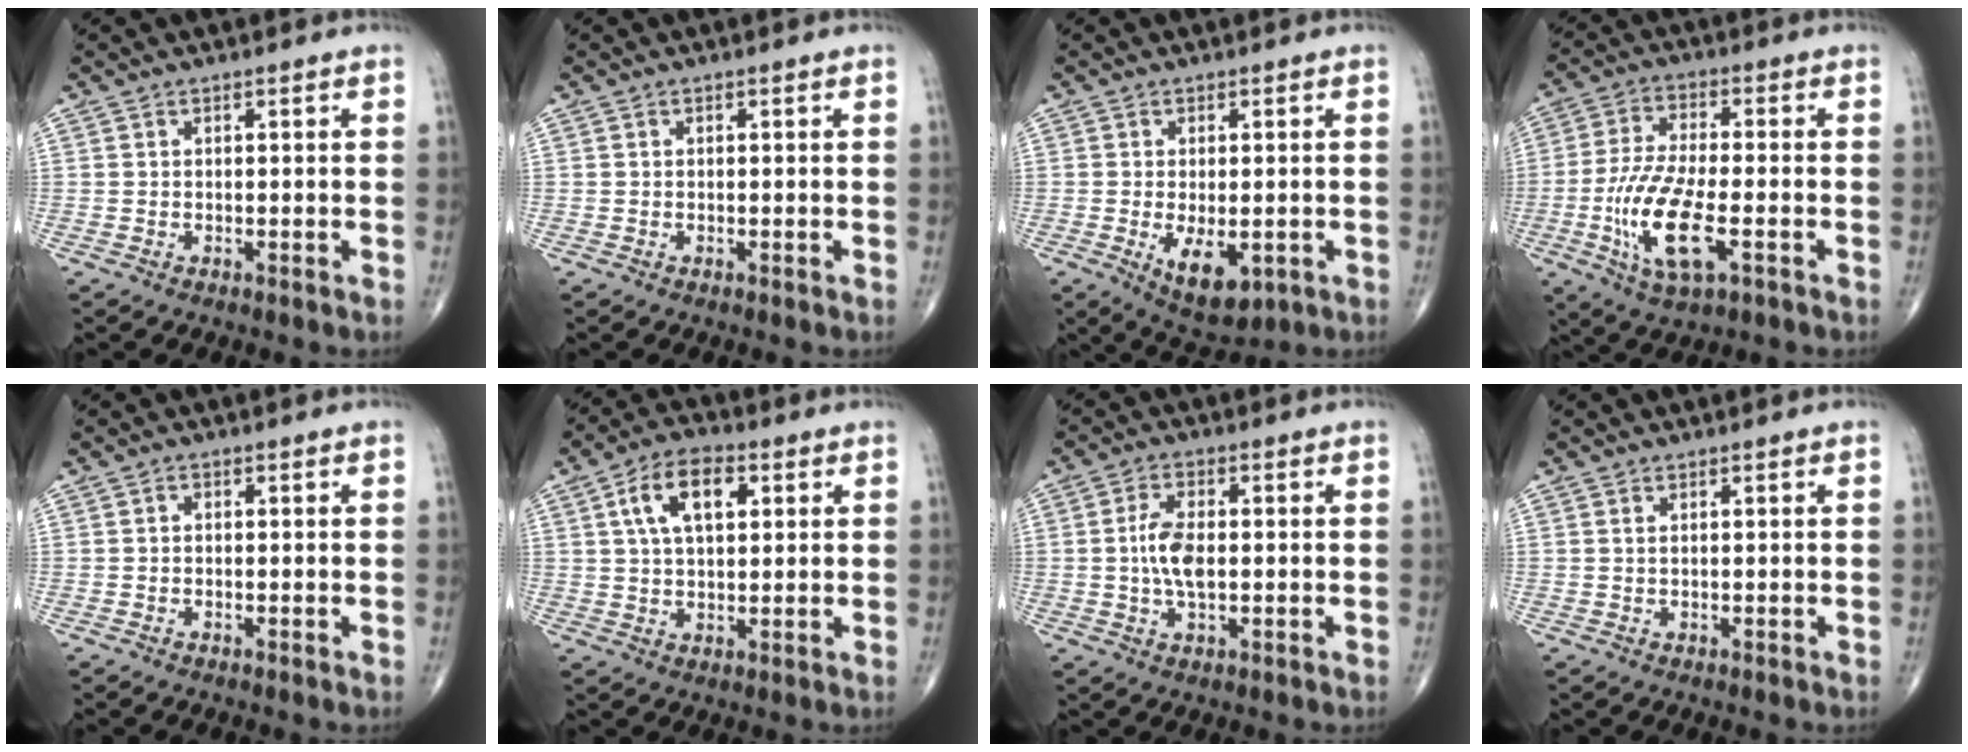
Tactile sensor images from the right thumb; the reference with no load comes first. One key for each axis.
{"total": 0.0}
{"total": 7.8, "fx": -2.0, "fy": 3.9, "fz": 6.5, "tx": -0.094, "ty": -0.013, "tz": -0.018}
{"total": 13.8, "fx": -4.0, "fy": 4.9, "fz": 12.2, "tx": -0.256, "ty": 0.006, "tz": -0.071}
{"total": 0.7, "fx": -0.1, "fy": 0.6, "fz": 0.4, "tx": -0.003, "ty": 0.002, "tz": -0.006}
{"total": 10.3, "fx": 3.3, "fy": 5.6, "fz": 8.0, "tx": -0.130, "ty": 0.006, "tz": 0.053}
{"total": 6.7, "fx": -0.1, "fy": 3.3, "fz": 5.8, "tx": -0.115, "ty": 0.003, "tz": -0.005}
{"total": 0.7, "fx": 0.2, "fy": 0.3, "fz": 0.5, "tx": -0.014, "ty": 0.003, "tz": 0.006}